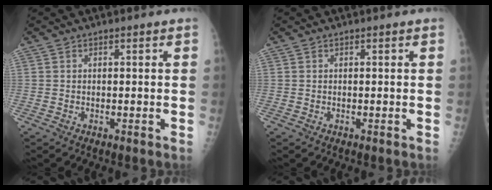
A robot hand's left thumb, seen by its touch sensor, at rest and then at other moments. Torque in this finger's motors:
{"motor_torque": [0.00, 0.00, 0.00, 0.00, 0.00]}